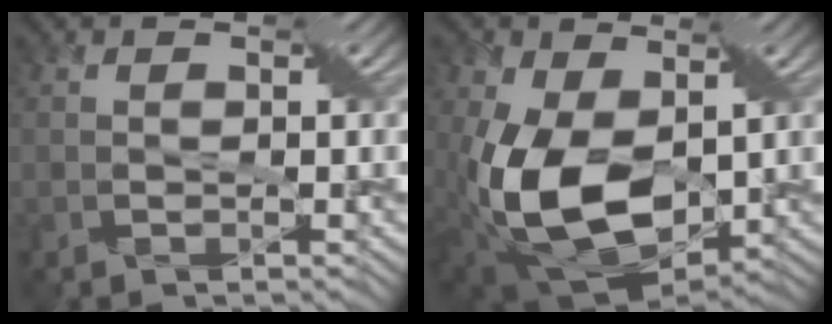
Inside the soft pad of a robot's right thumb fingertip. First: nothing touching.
{"total": 14.5, "force": [-0.8, 8.8, 11.6], "torque": [-0.264, -0.037, -0.010]}